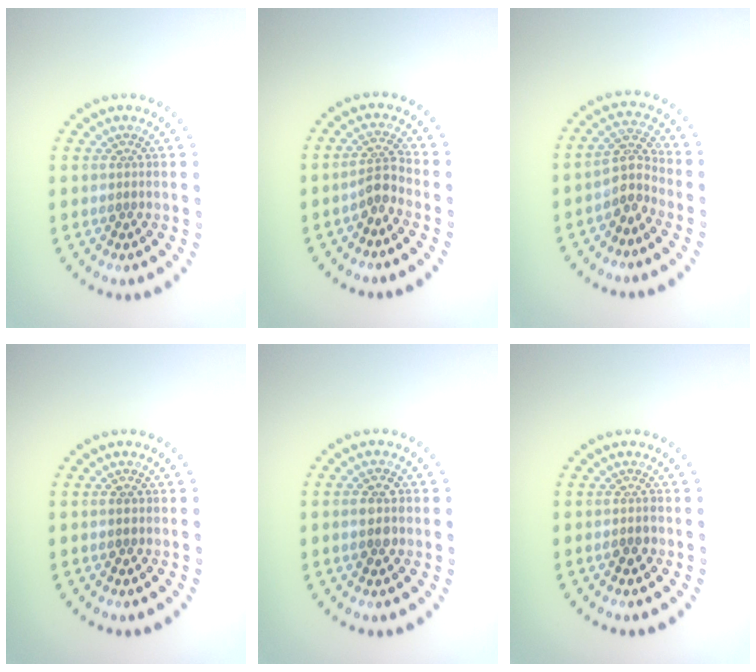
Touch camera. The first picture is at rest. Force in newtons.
{"total": 2.2, "press": 1.8, "slide": 1.3}
{"total": 2.9, "press": 2.2, "slide": 1.9}
{"total": 1.0, "press": 0.9, "slide": 0.2}
{"total": 2.1, "press": 2.1, "slide": 0.2}
{"total": 1.1, "press": 1.0, "slide": 0.5}